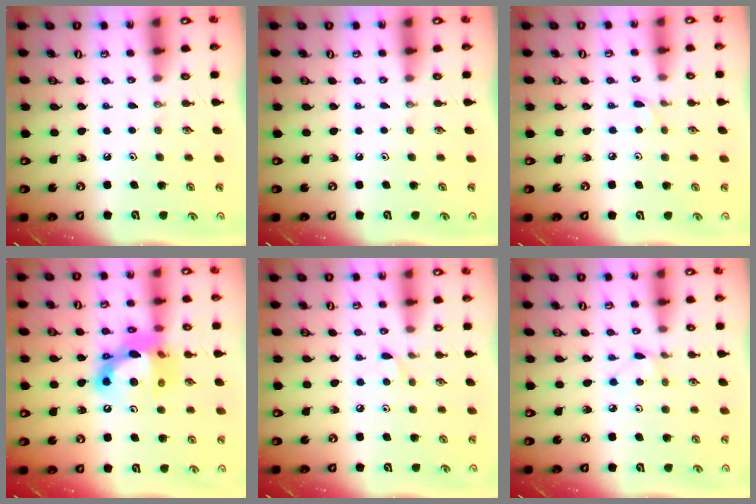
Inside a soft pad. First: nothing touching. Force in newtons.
{"total": 0.0}
{"total": 1.9, "press": 1.9, "slide": 0.2}
{"total": 15.4, "press": 15.4, "slide": 1.2}
{"total": 4.7, "press": 4.7, "slide": 0.6}
{"total": 3.0, "press": 3.0, "slide": 0.4}